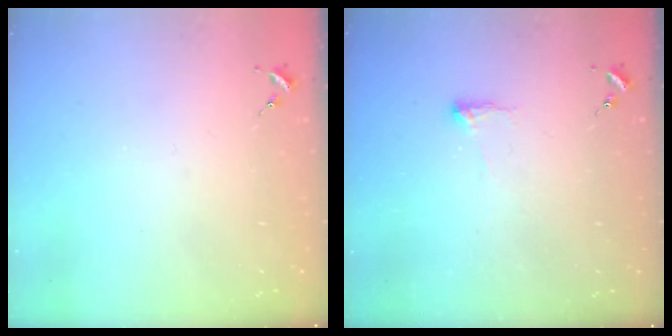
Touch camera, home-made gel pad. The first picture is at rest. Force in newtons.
{"total": 4.2, "press": 4.2, "slide": 0.7}